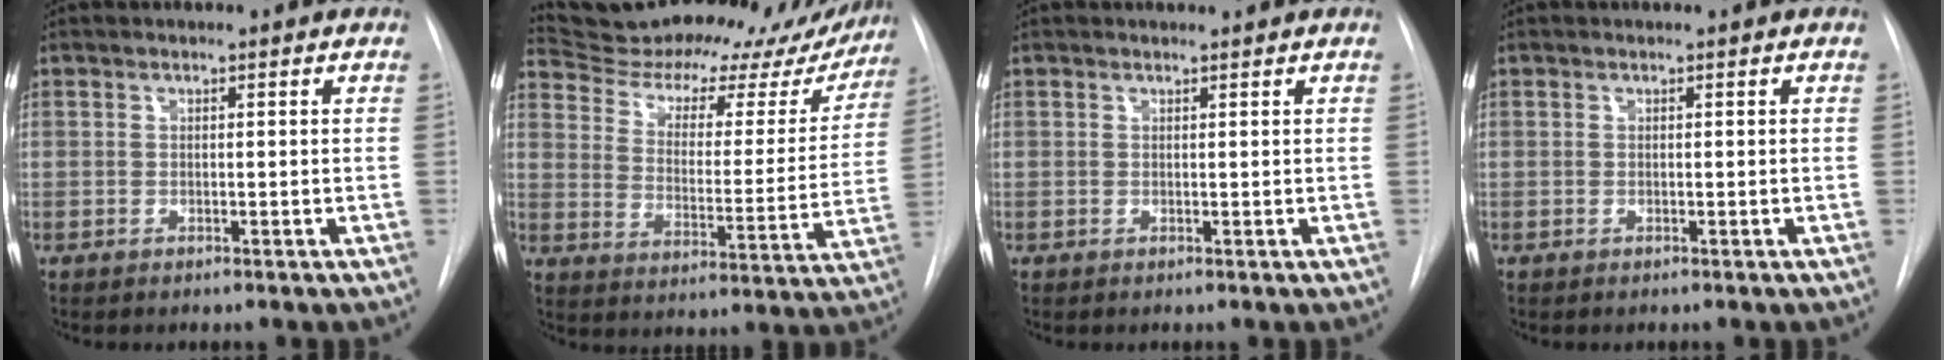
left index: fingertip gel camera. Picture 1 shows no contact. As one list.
[{"total": 26.6, "force": [24.3, 7.9, 7.6], "torque": [-0.117, -0.039, 0.312]}, {"total": 1.2, "force": [1.2, -0.1, 0.0], "torque": [-0.006, 0.002, 0.019]}, {"total": 0.0}]